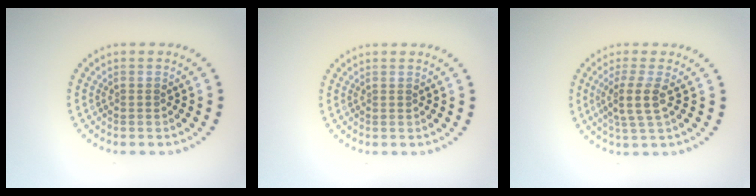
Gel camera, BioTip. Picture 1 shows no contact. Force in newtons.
{"total": 0.0}
{"total": 2.7, "press": 2.3, "slide": 1.5}